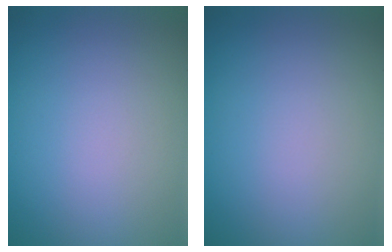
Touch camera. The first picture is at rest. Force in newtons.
{"total": 0.0}